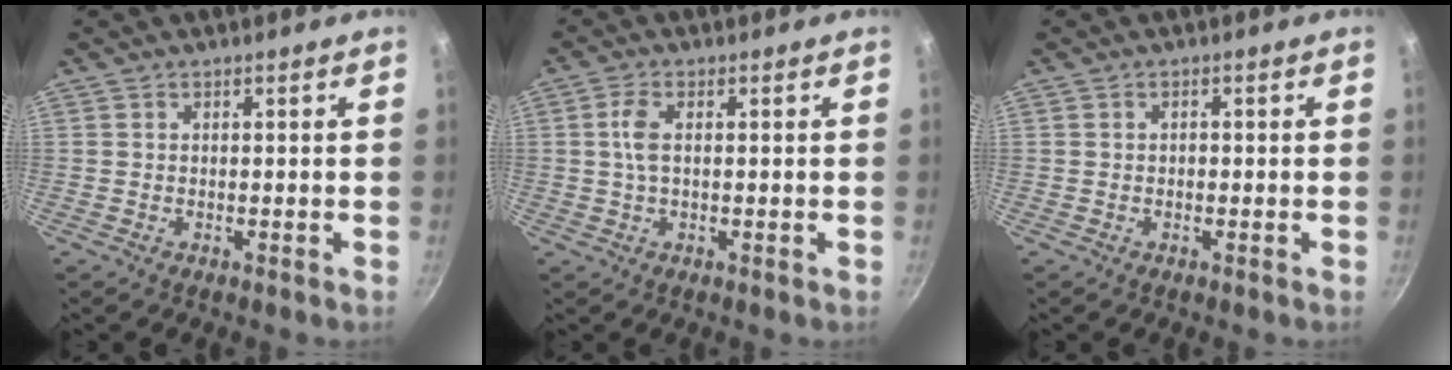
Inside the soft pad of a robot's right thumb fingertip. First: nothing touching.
{"total": 3.5, "force": [0.5, 1.6, 3.1], "torque": [-0.077, 0.003, 0.008]}
{"total": 0.7, "force": [-0.1, 0.6, 0.4], "torque": [-0.001, 0.003, -0.005]}